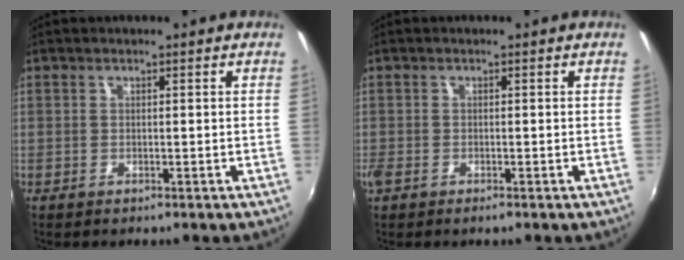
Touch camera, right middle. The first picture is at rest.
{"total": 2.4, "force": [-1.6, 1.1, 1.4], "torque": [-0.038, -0.007, -0.033]}